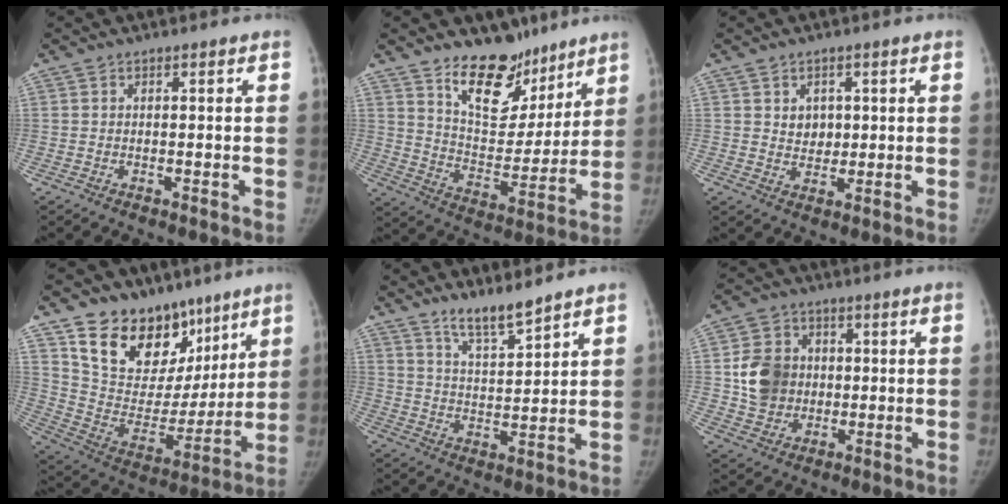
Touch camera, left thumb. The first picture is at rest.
{"total": 15.8, "force": [11.5, 8.5, 6.5], "torque": [-0.045, -0.084, 0.194]}
{"total": 3.9, "force": [1.1, 3.2, 1.8], "torque": [-0.004, -0.008, 0.021]}
{"total": 21.0, "force": [13.5, 13.7, 8.5], "torque": [-0.077, -0.066, 0.233]}
{"total": 7.0, "force": [6.0, 1.0, 3.5], "torque": [-0.056, -0.051, 0.113]}
{"total": 10.4, "force": [0.4, 9.1, 5.0], "torque": [-0.062, 0.004, 0.010]}